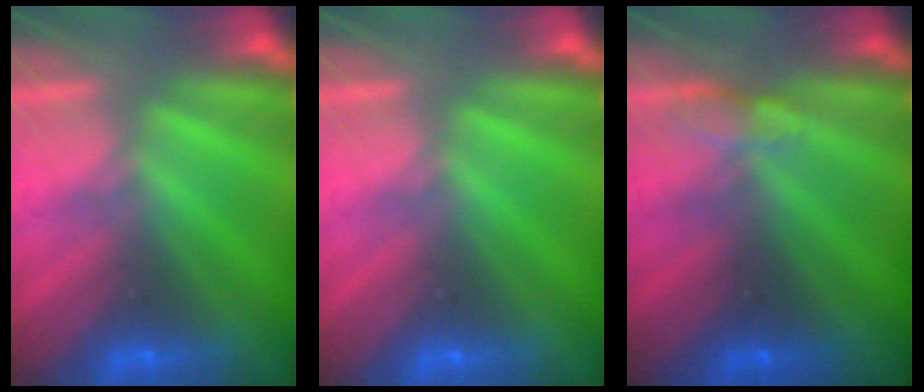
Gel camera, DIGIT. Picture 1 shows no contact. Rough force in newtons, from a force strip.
{"total": 0.0}
{"total": 2.7}